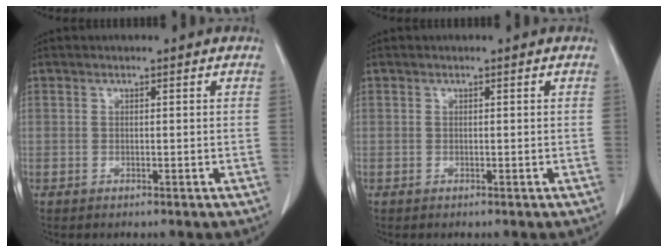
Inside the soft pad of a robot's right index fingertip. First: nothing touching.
{"total": 0.0}